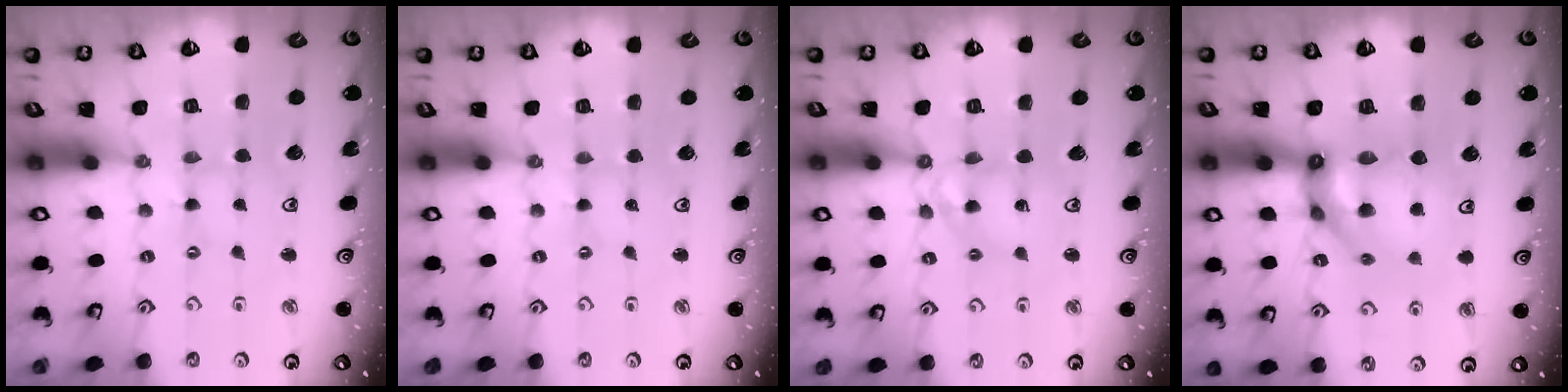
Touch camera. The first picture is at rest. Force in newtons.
{"total": 0.0}
{"total": 9.7, "press": 9.7, "slide": 0.9}
{"total": 15.2, "press": 15.1, "slide": 1.9}